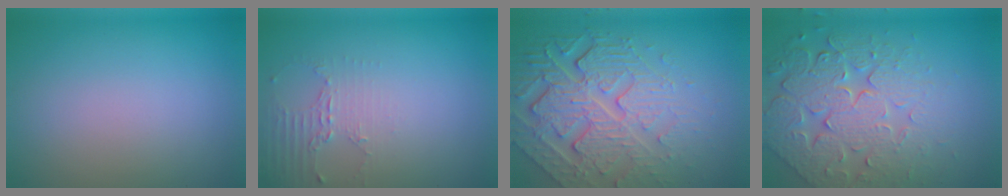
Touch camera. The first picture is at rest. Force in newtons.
{"total": 2.1, "press": 1.5, "slide": 1.5}
{"total": 8.0, "press": 5.7, "slide": 5.7}
{"total": 8.0, "press": 5.8, "slide": 5.4}